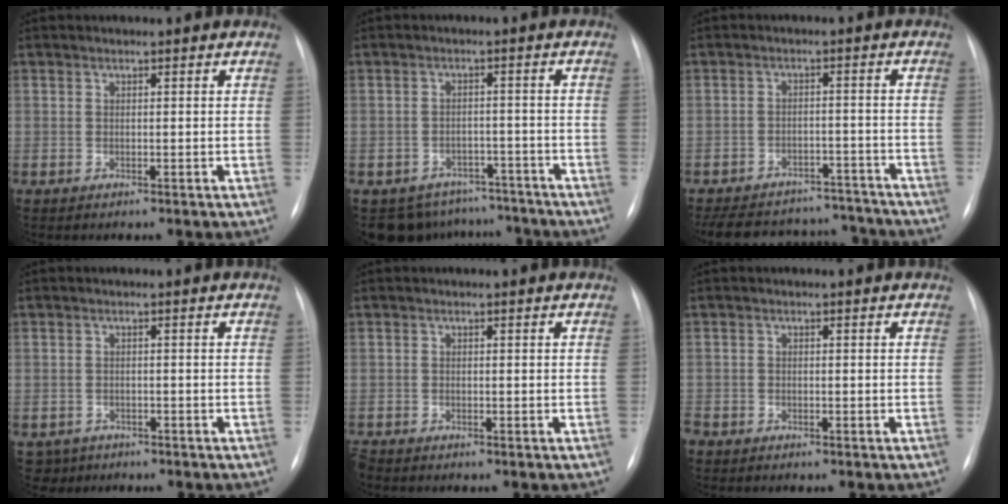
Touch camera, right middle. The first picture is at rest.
{"total": 9.9, "force": [-8.4, 5.2, 0.3], "torque": [0.002, 0.024, -0.103]}
{"total": 18.4, "force": [-16.5, 6.3, 5.1], "torque": [-0.125, 0.010, -0.220]}
{"total": 3.4, "force": [-2.4, 2.3, -0.3], "torque": [0.005, 0.003, -0.040]}
{"total": 1.2, "force": [-1.1, 0.4, 0.3], "torque": [-0.007, -0.003, -0.017]}
{"total": 2.7, "force": [-2.1, 1.6, 0.7], "torque": [-0.016, 0.000, -0.036]}